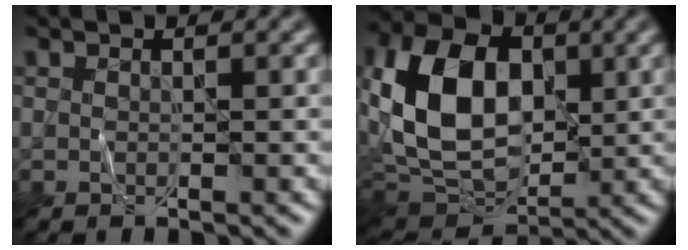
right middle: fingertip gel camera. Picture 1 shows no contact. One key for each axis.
{"total": 13.0, "fx": 1.4, "fy": 8.8, "fz": 9.5, "tx": -0.206, "ty": 0.009, "tz": 0.023}